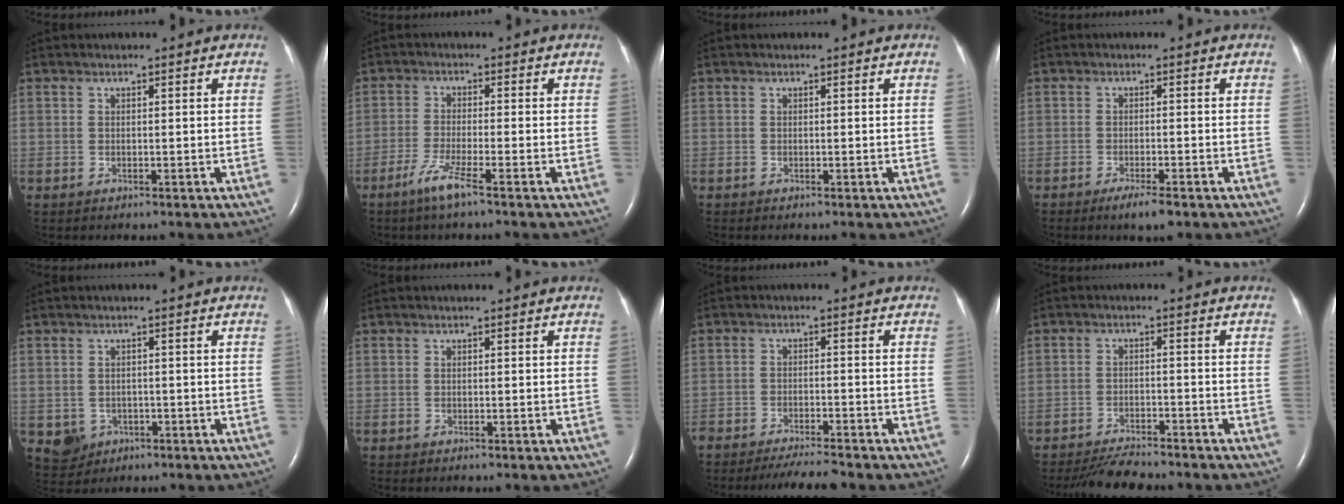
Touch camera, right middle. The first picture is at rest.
{"total": 4.4, "force": [-2.8, -0.5, 3.3], "torque": [-0.071, -0.010, -0.060]}
{"total": 0.0}
{"total": 3.2, "force": [-2.2, 0.2, 2.4], "torque": [-0.040, -0.007, -0.037]}
{"total": 4.2, "force": [-1.5, 3.8, 1.1], "torque": [-0.021, 0.002, -0.013]}
{"total": 0.0}
{"total": 6.8, "force": [-6.3, 0.4, 2.4], "torque": [-0.034, -0.016, -0.102]}
{"total": 7.4, "force": [-6.9, 0.6, 2.6], "torque": [-0.040, -0.021, -0.115]}